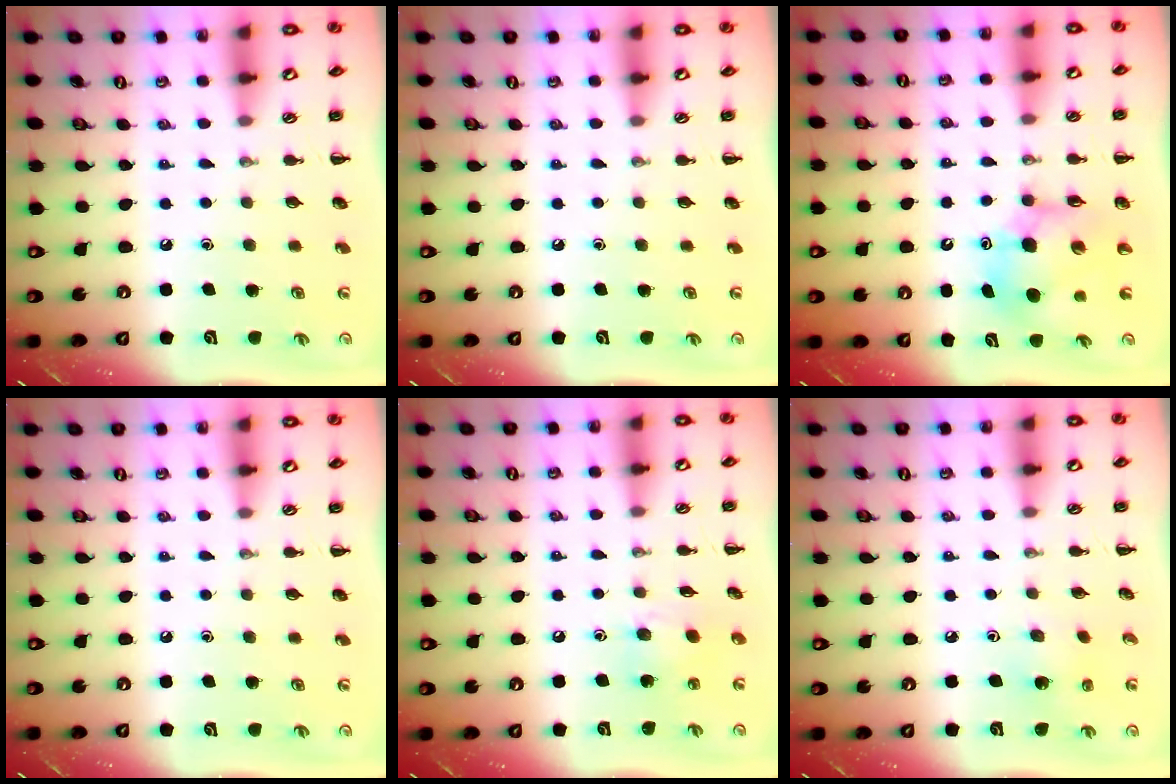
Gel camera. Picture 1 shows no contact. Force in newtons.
{"total": 0.0}
{"total": 8.4, "press": 8.1, "slide": 2.3}
{"total": 0.0}
{"total": 8.8, "press": 8.6, "slide": 1.8}
{"total": 2.1, "press": 2.0, "slide": 0.5}